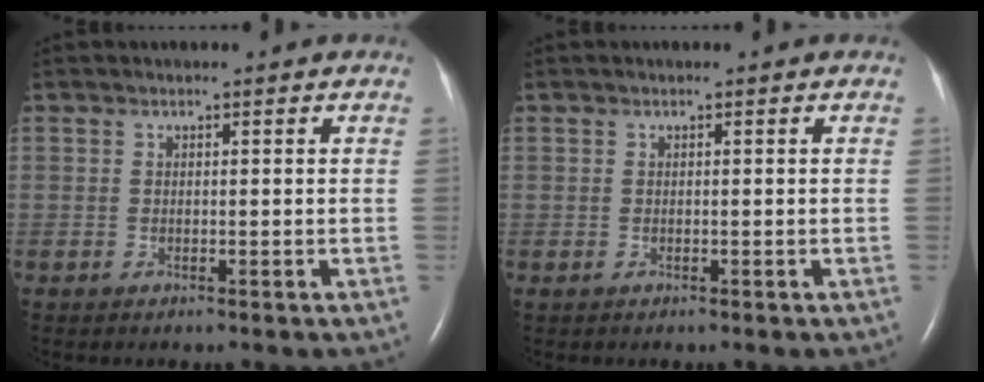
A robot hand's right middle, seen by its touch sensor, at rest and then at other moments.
{"total": 0.0}